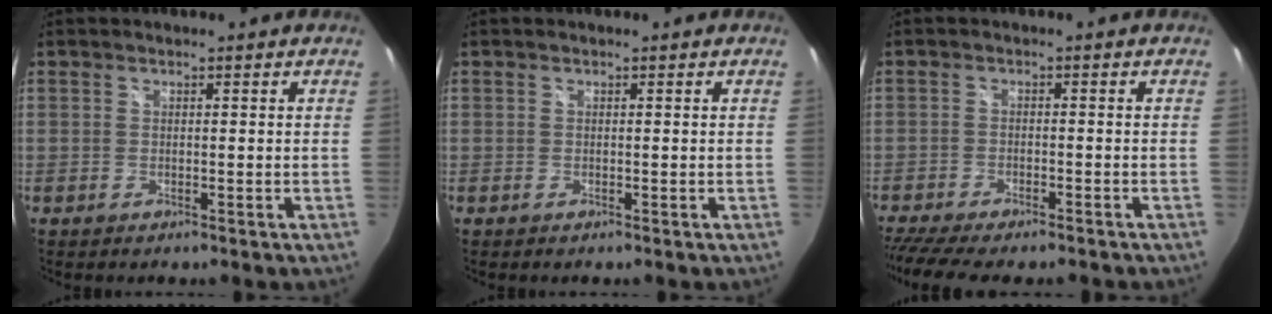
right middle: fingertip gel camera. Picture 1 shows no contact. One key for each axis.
{"total": 0.0}
{"total": 10.9, "fx": -9.2, "fy": 2.0, "fz": 5.5, "tx": -0.125, "ty": -0.035, "tz": -0.147}